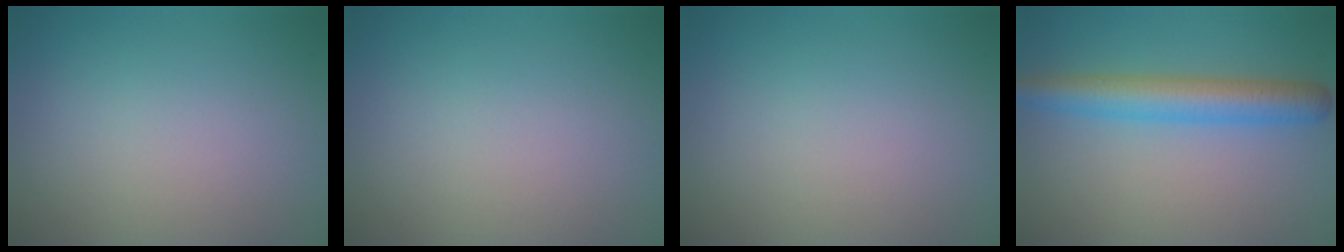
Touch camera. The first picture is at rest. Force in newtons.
{"total": 0.0}
{"total": 0.0}
{"total": 4.6, "press": 4.6, "slide": 0.2}